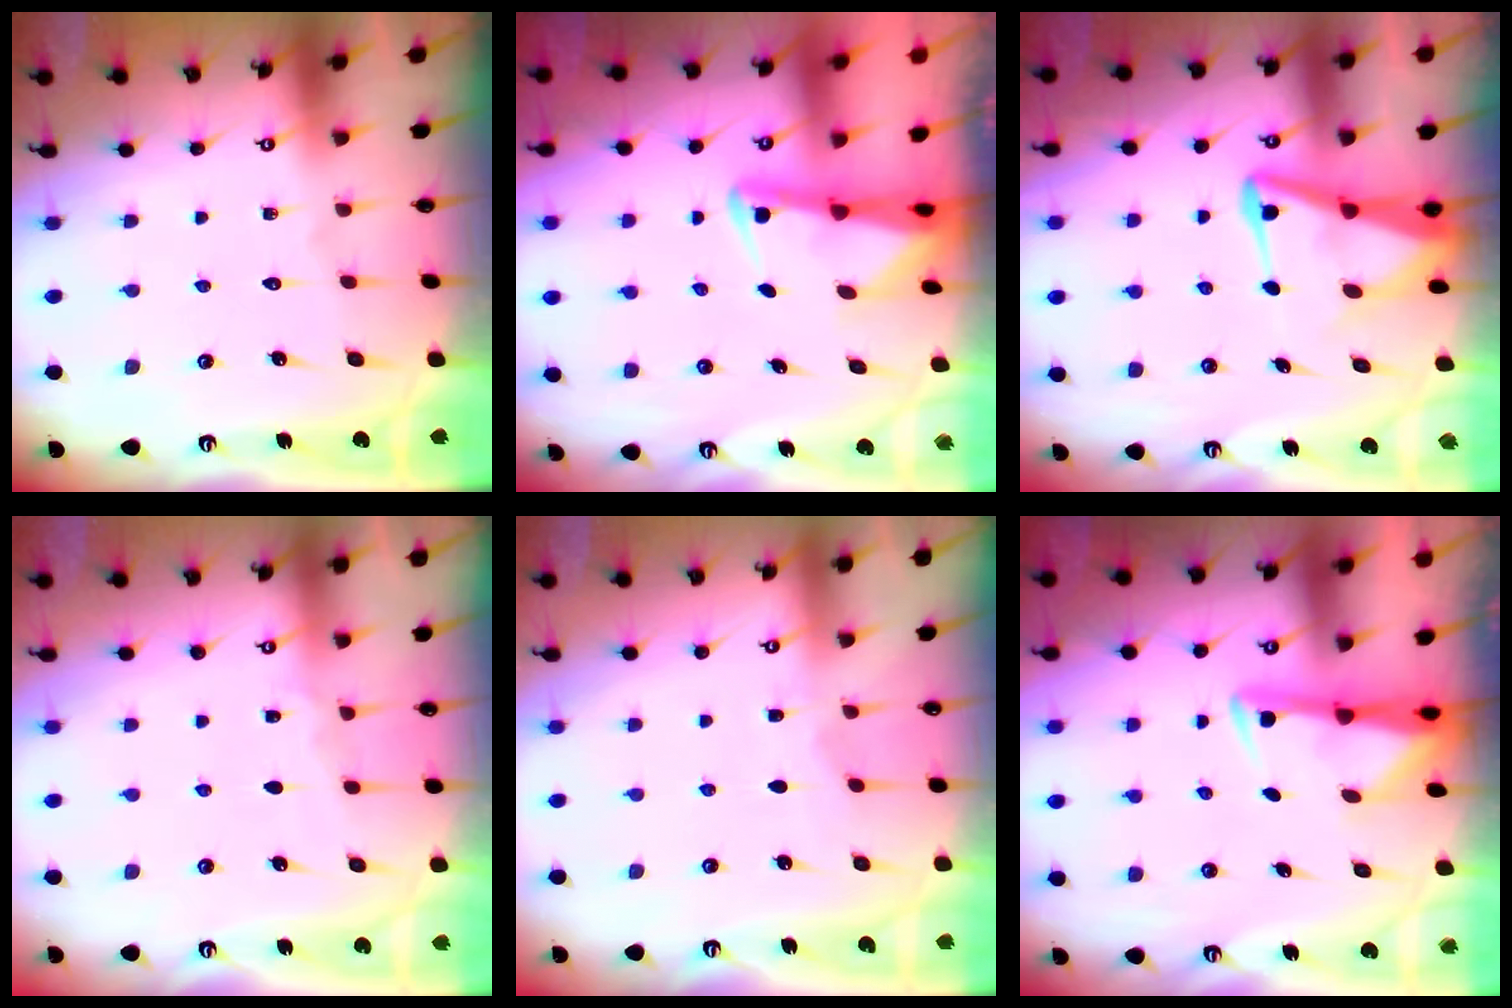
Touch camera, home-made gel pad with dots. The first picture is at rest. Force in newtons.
{"total": 2.5, "press": 2.4, "slide": 0.6}
{"total": 7.0, "press": 6.9, "slide": 0.9}
{"total": 2.8, "press": 2.8, "slide": 0.4}
{"total": 2.9, "press": 2.9, "slide": 0.3}
{"total": 2.9, "press": 2.8, "slide": 0.5}